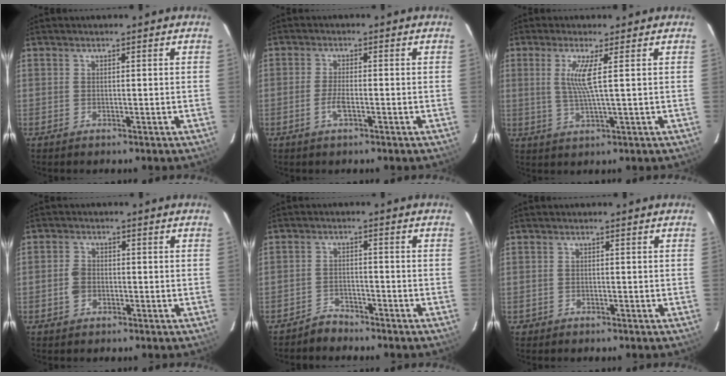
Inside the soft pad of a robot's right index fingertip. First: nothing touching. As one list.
[{"total": 3.0, "force": [-1.2, 0.9, 2.6], "torque": [-0.058, -0.001, -0.024]}, {"total": 5.0, "force": [1.3, -0.7, 4.8], "torque": [-0.091, -0.008, 0.025]}, {"total": 3.0, "force": [-0.7, 2.4, 1.6], "torque": [-0.036, 0.006, -0.013]}, {"total": 2.9, "force": [-2.7, 1.2, -0.1], "torque": [-0.001, 0.008, -0.048]}, {"total": 1.0, "force": [-0.4, 0.9, 0.0], "torque": [-0.001, 0.003, -0.003]}]